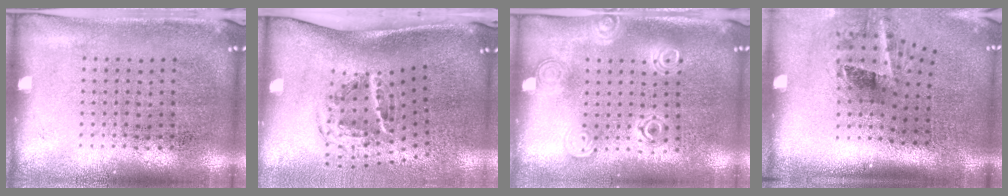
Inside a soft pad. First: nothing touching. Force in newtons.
{"total": 2.0, "press": 1.2, "slide": 1.6}
{"total": 1.4, "press": 1.3, "slide": 0.4}
{"total": 2.1, "press": 1.3, "slide": 1.7}